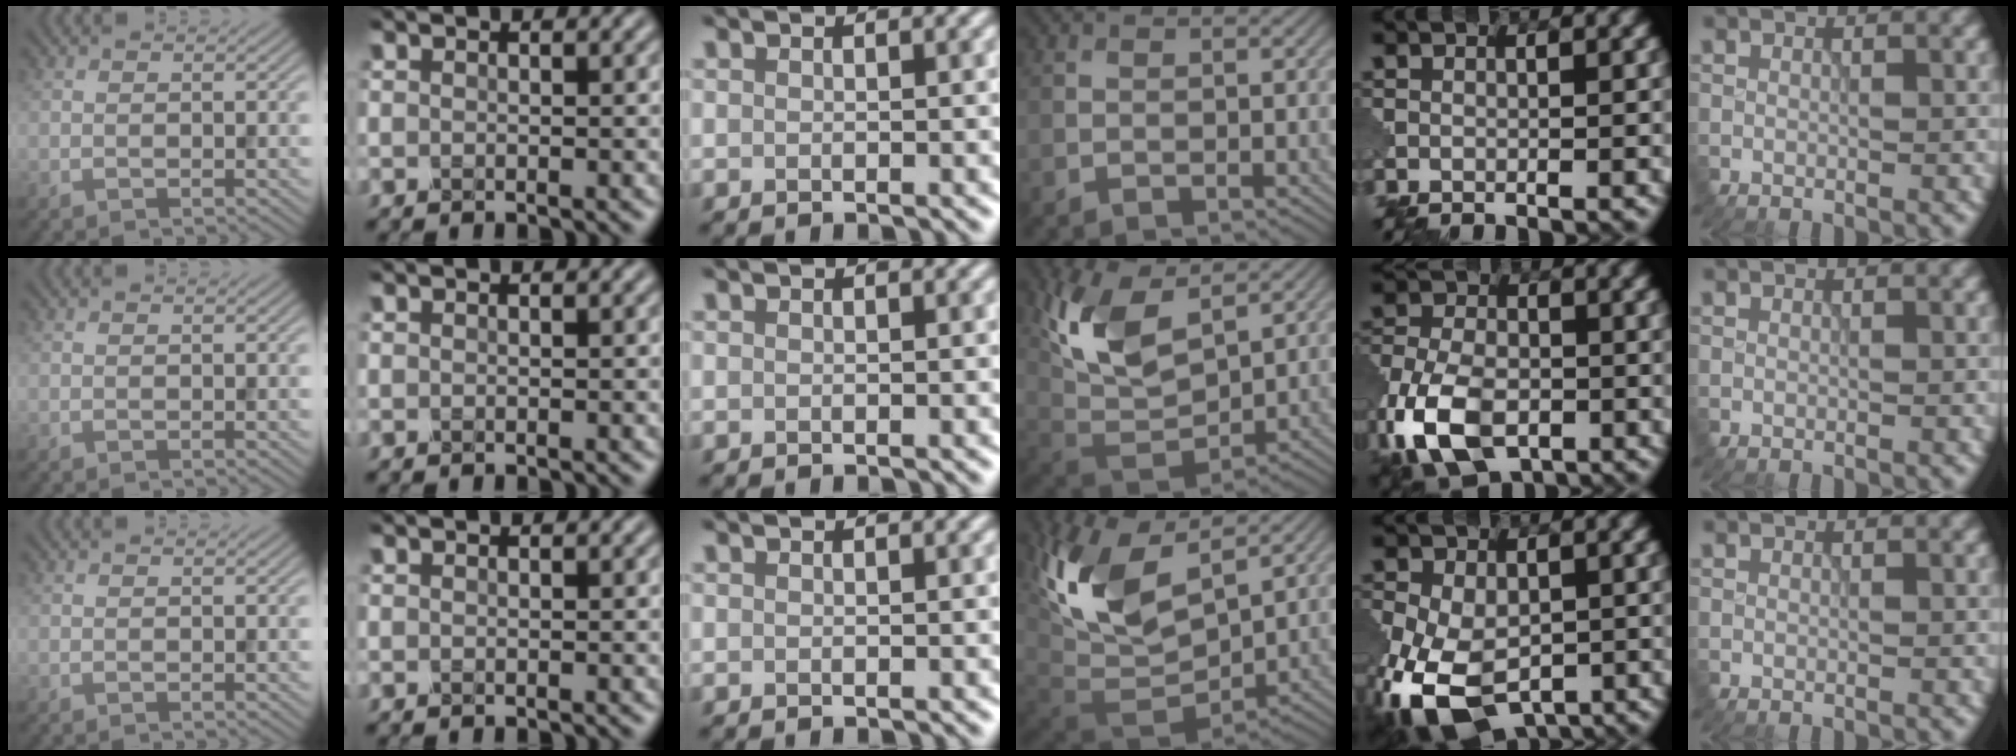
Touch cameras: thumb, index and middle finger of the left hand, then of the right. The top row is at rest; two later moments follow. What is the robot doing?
{"motion": "squeeze", "object": "clothespin"}